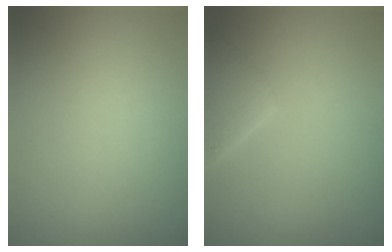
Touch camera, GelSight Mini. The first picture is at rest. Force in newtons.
{"total": 2.9, "press": 2.9, "slide": 0.2}